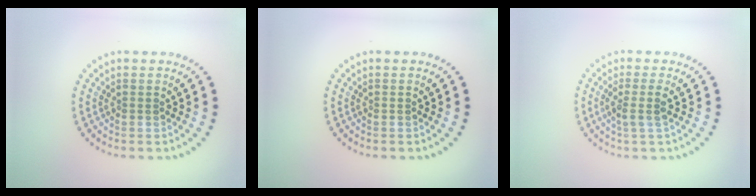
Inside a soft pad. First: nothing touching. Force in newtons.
{"total": 0.0}
{"total": 1.9, "press": 1.5, "slide": 1.0}